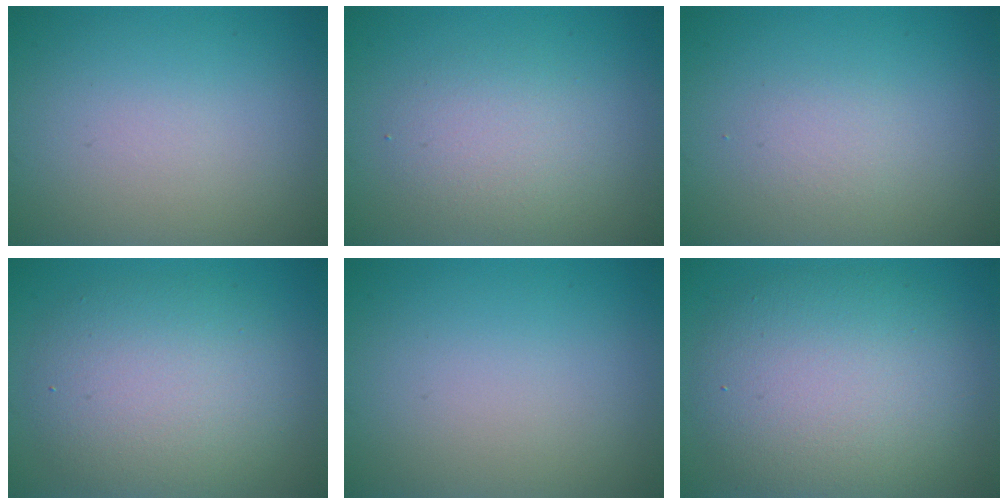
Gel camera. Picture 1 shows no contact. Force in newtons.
{"total": 2.6, "press": 2.6, "slide": 0.3}
{"total": 1.3, "press": 1.3, "slide": 0.0}
{"total": 6.5, "press": 6.5, "slide": 0.2}
{"total": 0.0}
{"total": 8.7, "press": 8.7, "slide": 0.4}